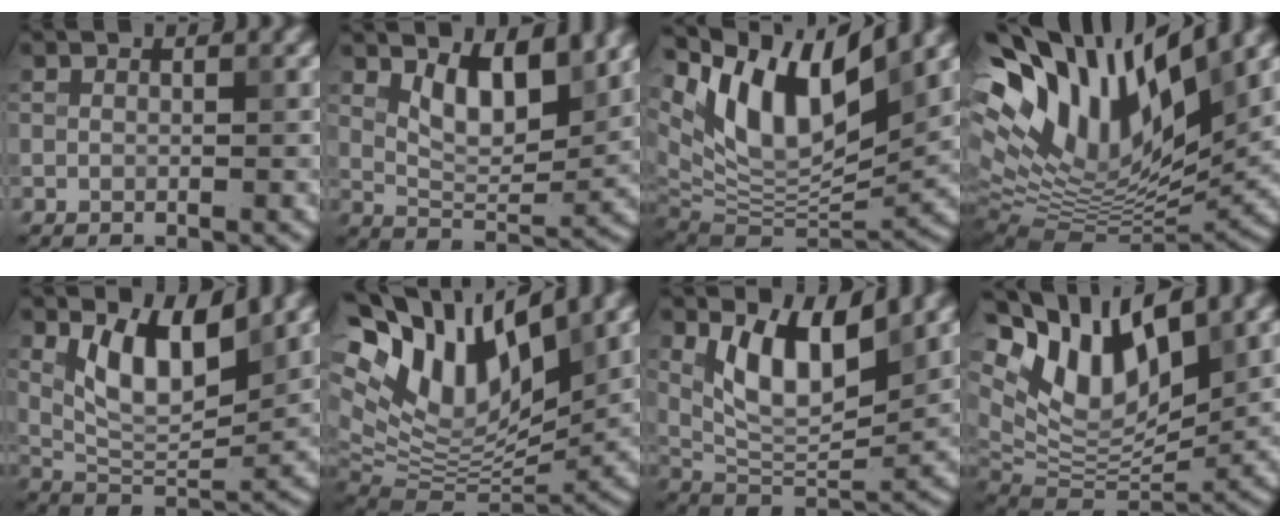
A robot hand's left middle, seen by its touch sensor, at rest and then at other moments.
{"total": 5.4, "force": [2.5, 2.3, 4.2], "torque": [-0.077, -0.009, 0.043]}
{"total": 12.6, "force": [6.5, 5.2, 9.4], "torque": [-0.169, 0.009, 0.124]}
{"total": 14.8, "force": [6.4, 6.0, 12.0], "torque": [-0.227, 0.020, 0.111]}
{"total": 6.2, "force": [2.6, 2.5, 5.0], "torque": [-0.093, -0.011, 0.051]}
{"total": 13.9, "force": [6.5, 6.5, 10.4], "torque": [-0.207, 0.021, 0.117]}
{"total": 6.8, "force": [2.9, 2.7, 5.5], "torque": [-0.103, -0.013, 0.056]}
{"total": 10.8, "force": [5.7, 4.9, 7.8], "torque": [-0.152, 0.008, 0.104]}